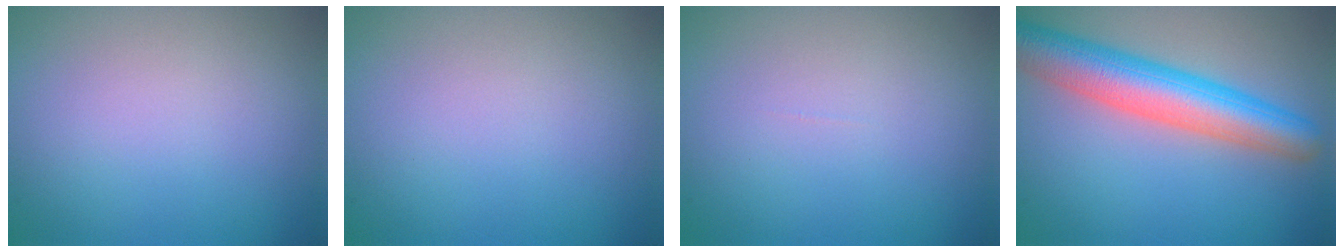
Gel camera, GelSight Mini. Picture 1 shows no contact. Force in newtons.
{"total": 0.0}
{"total": 0.0}
{"total": 7.4, "press": 7.4, "slide": 0.2}